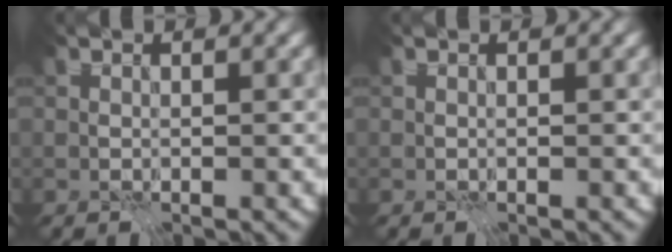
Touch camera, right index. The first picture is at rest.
{"total": 0.0}